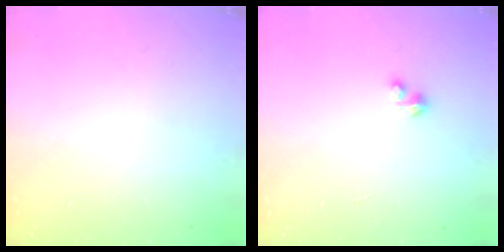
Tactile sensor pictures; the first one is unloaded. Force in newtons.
{"total": 2.1, "press": 2.0, "slide": 0.5}